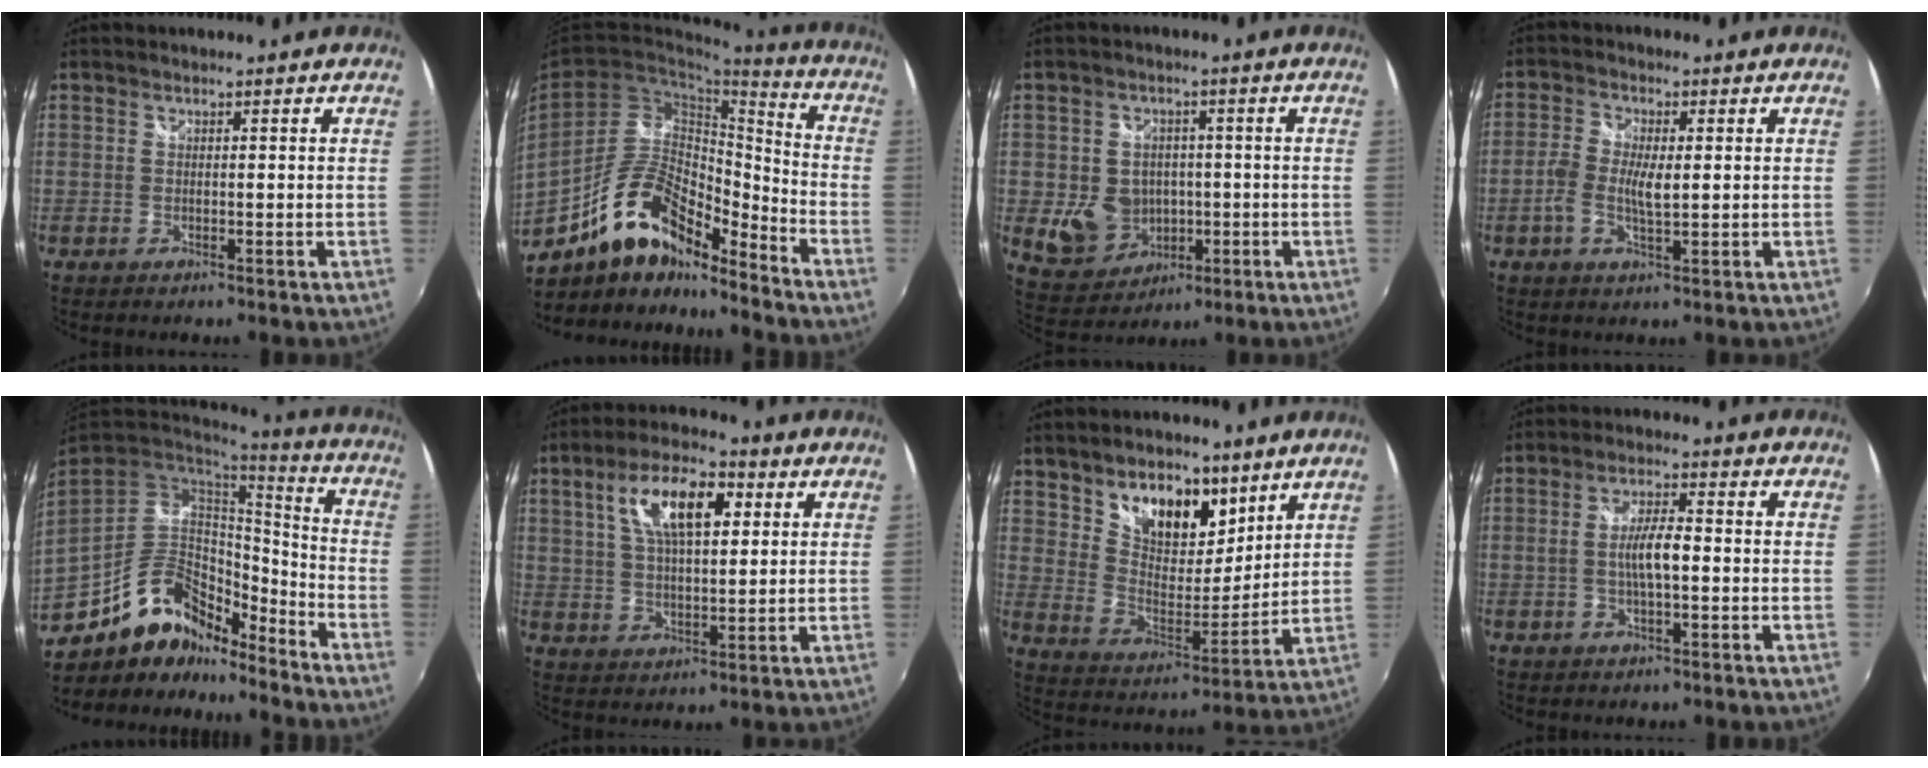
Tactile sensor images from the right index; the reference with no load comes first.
{"total": 17.0, "force": [-12.4, 6.8, 9.5], "torque": [-0.184, 0.019, -0.216]}
{"total": 9.4, "force": [-1.6, 8.1, 4.6], "torque": [-0.111, 0.000, -0.006]}
{"total": 5.4, "force": [-0.4, 2.1, 4.9], "torque": [-0.104, 0.000, -0.014]}
{"total": 18.5, "force": [-12.8, 10.0, 8.9], "torque": [-0.198, 0.022, -0.208]}
{"total": 12.0, "force": [4.3, 4.9, 10.1], "torque": [-0.181, 0.023, 0.075]}
{"total": 14.0, "force": [8.9, 7.9, 7.3], "torque": [-0.116, 0.007, 0.161]}
{"total": 5.5, "force": [-0.7, 1.2, 5.3], "torque": [-0.097, 0.003, -0.010]}